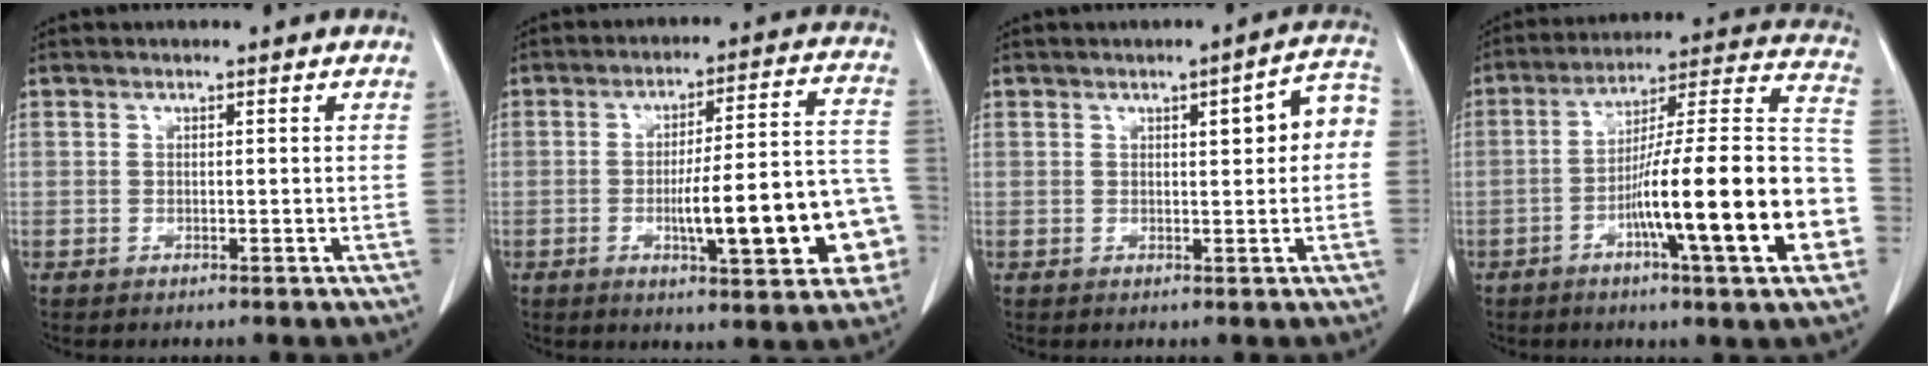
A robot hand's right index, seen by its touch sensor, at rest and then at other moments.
{"total": 16.8, "force": [-4.8, 3.0, 15.8], "torque": [-0.183, 0.031, -0.057]}
{"total": 5.8, "force": [0.8, 1.3, 5.6], "torque": [-0.069, 0.022, 0.007]}
{"total": 22.3, "force": [-6.9, 1.4, 21.2], "torque": [-0.261, 0.014, -0.106]}